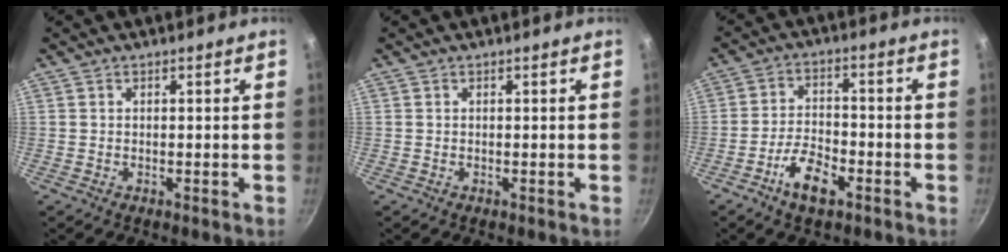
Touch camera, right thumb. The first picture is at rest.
{"total": 0.0}
{"total": 7.7, "force": [-4.2, 3.5, 5.4], "torque": [-0.092, 0.029, -0.079]}